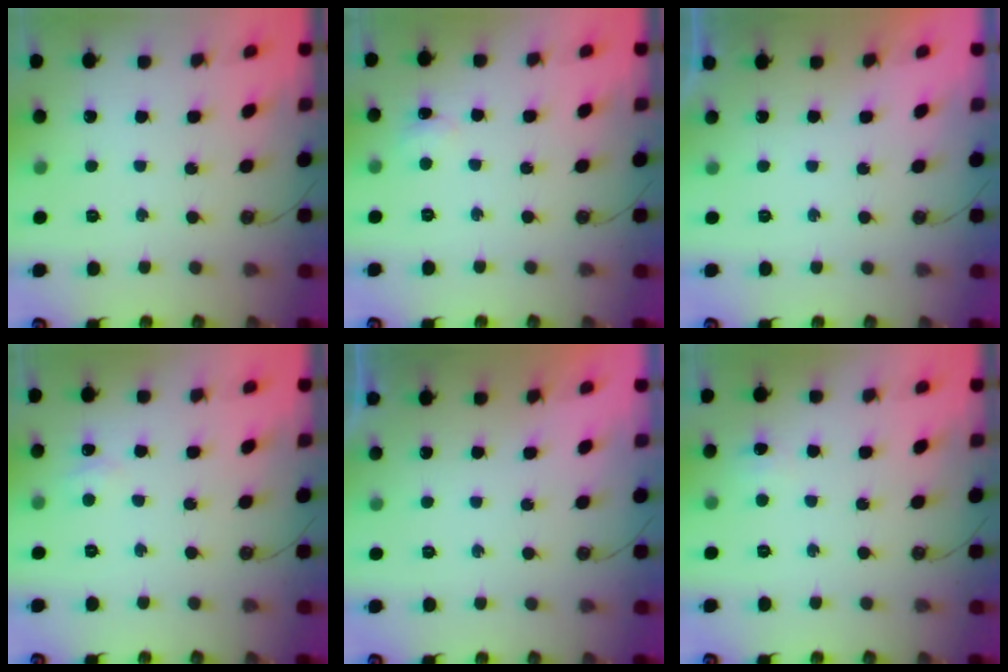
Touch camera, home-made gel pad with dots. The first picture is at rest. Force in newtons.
{"total": 4.3, "press": 4.2, "slide": 0.7}
{"total": 0.0}
{"total": 5.5, "press": 5.4, "slide": 0.8}
{"total": 0.0}
{"total": 2.3, "press": 2.0, "slide": 1.0}